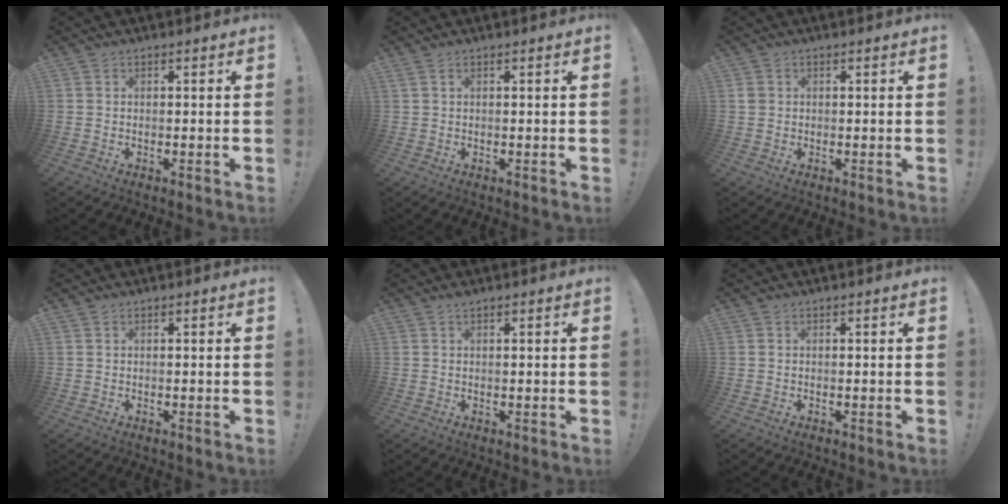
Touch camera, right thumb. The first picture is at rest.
{"total": 1.1, "force": [0.6, 0.3, 0.8], "torque": [-0.021, 0.003, 0.013]}
{"total": 1.5, "force": [0.4, 1.3, 0.6], "torque": [-0.005, 0.000, 0.006]}
{"total": 0.0}
{"total": 0.8, "force": [0.7, -0.2, 0.4], "torque": [-0.001, -0.003, 0.011]}
{"total": 0.0}